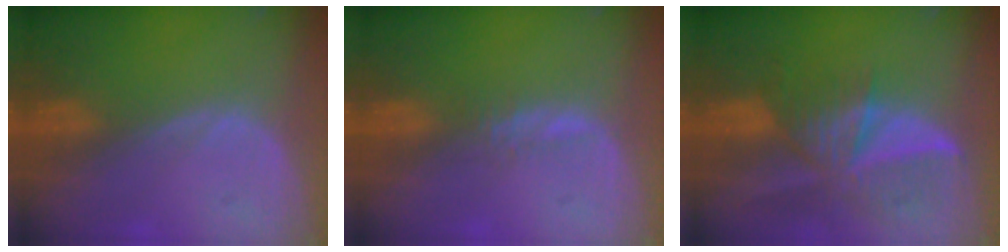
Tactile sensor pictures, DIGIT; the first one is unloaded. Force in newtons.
{"total": 1.3, "press": 1.2, "slide": 0.5}
{"total": 9.8, "press": 8.6, "slide": 4.6}